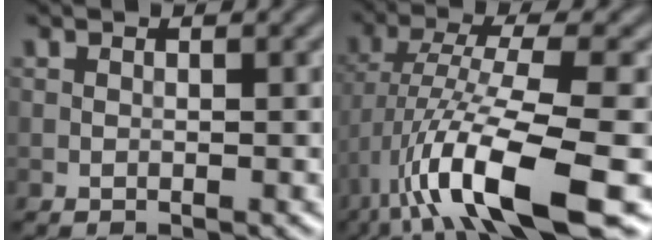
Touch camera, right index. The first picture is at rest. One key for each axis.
{"total": 11.8, "fx": -5.2, "fy": 2.6, "fz": 10.3, "tx": -0.195, "ty": 0.001, "tz": -0.088}